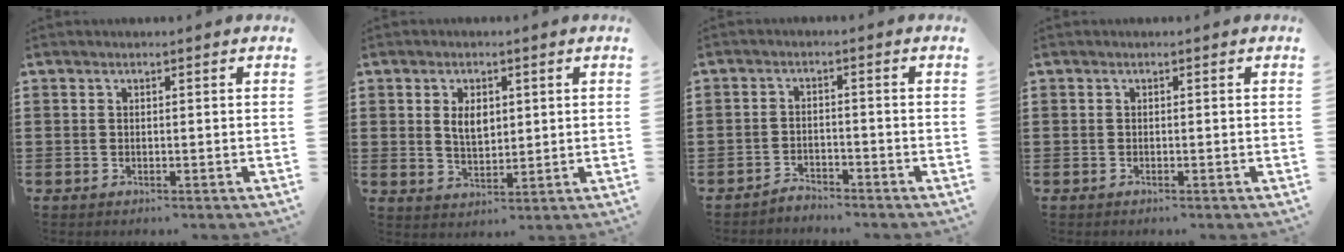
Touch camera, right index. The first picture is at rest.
{"total": 4.0, "force": [1.0, 2.5, 3.0], "torque": [-0.050, 0.004, 0.013]}
{"total": 2.3, "force": [-2.3, 0.2, -0.1], "torque": [-0.006, 0.003, -0.049]}
{"total": 0.0}